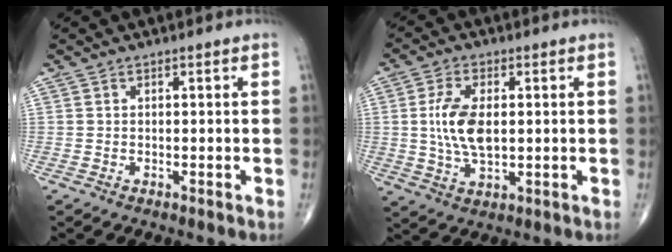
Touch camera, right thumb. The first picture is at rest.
{"total": 9.3, "force": [0.7, 4.8, 7.9], "torque": [-0.158, -0.004, 0.017]}